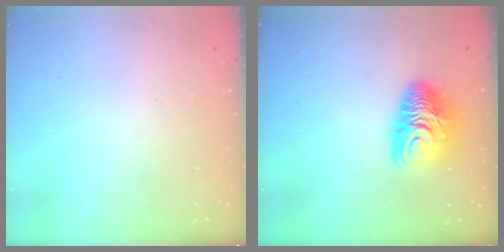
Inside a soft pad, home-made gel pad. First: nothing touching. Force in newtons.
{"total": 10.9, "press": 10.8, "slide": 1.2}